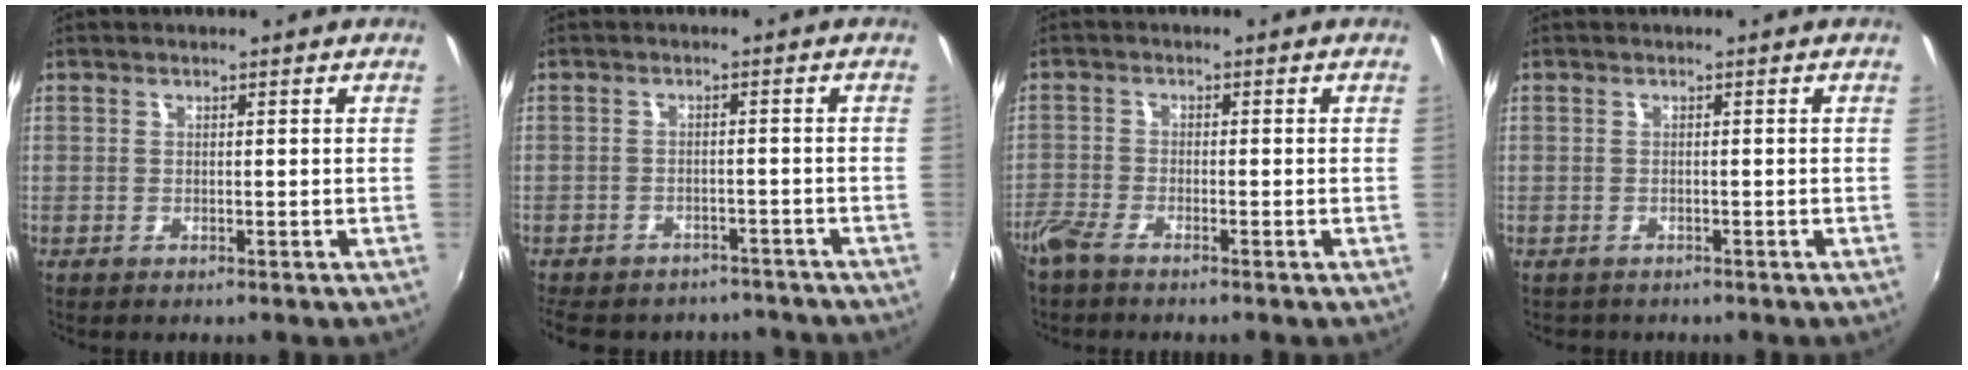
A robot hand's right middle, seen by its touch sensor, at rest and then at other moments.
{"total": 13.4, "force": [-11.2, 5.8, 4.5], "torque": [-0.109, -0.005, -0.145]}
{"total": 4.0, "force": [-3.4, 0.9, 1.8], "torque": [-0.054, -0.010, -0.073]}
{"total": 1.2, "force": [-0.8, 0.9, 0.0], "torque": [-0.005, -0.002, -0.012]}